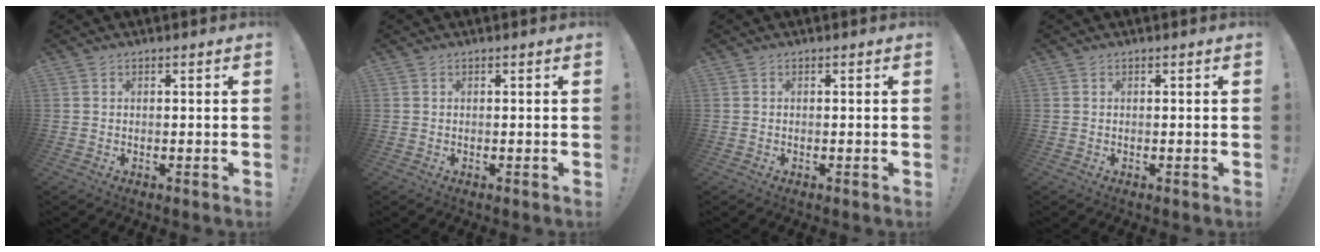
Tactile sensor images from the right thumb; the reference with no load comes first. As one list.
[{"total": 0.0}, {"total": 0.0}, {"total": 0.0}]